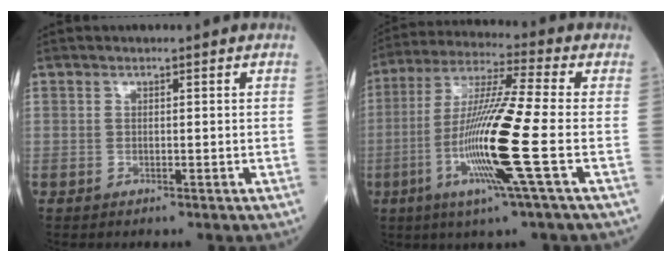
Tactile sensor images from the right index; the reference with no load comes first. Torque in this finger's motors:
{"motor_torque": [1.34, -0.66, 1.05, 0.21]}